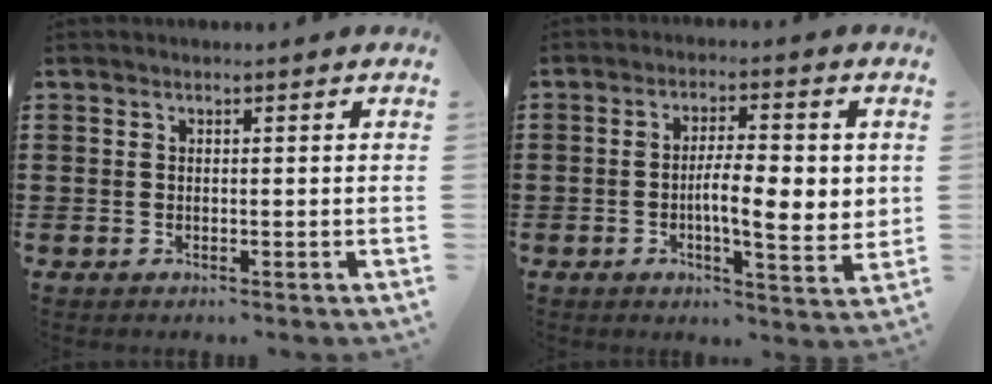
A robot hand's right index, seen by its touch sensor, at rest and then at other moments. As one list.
[{"total": 7.6, "force": [-0.3, 2.2, 7.3], "torque": [-0.115, 0.002, -0.010]}]